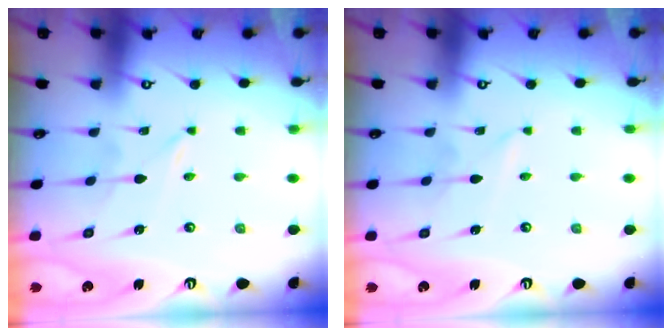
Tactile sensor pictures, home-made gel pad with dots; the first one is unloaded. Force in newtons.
{"total": 2.3, "press": 2.3, "slide": 0.2}